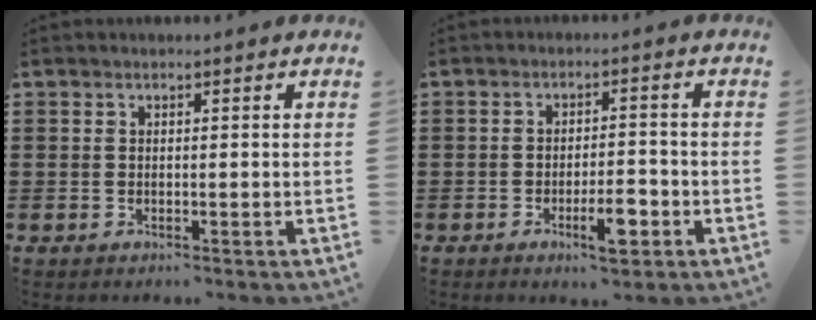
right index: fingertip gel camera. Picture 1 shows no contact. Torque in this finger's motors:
{"motor_torque": [0.11, -0.04, 0.26, 0.03]}